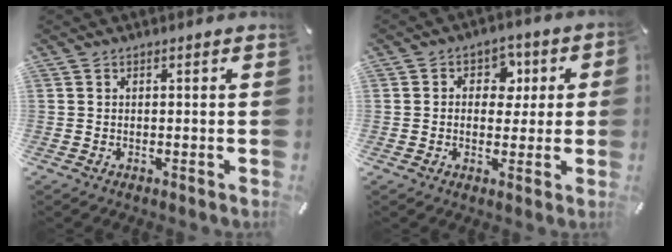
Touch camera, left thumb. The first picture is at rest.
{"total": 7.3, "force": [0.4, 6.1, 4.0], "torque": [-0.046, 0.009, -0.001]}